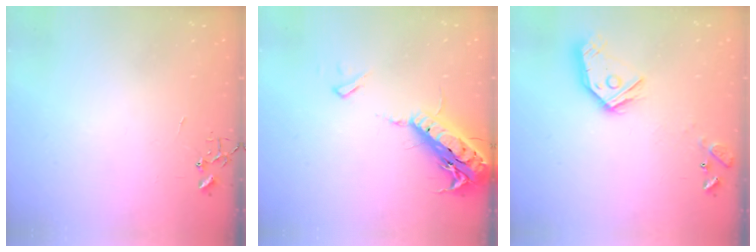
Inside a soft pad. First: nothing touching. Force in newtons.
{"total": 19.4, "press": 19.0, "slide": 4.2}
{"total": 14.1, "press": 14.1, "slide": 1.1}